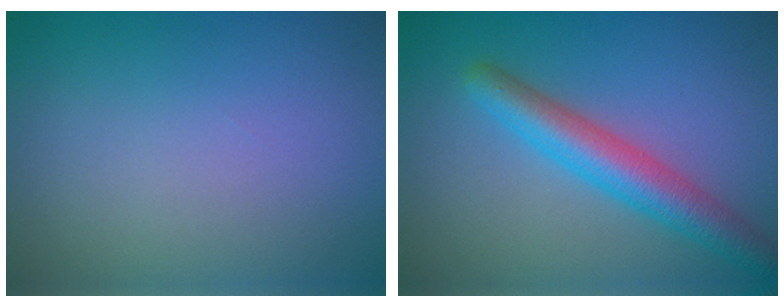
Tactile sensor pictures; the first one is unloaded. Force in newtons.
{"total": 4.9, "press": 4.9, "slide": 0.2}